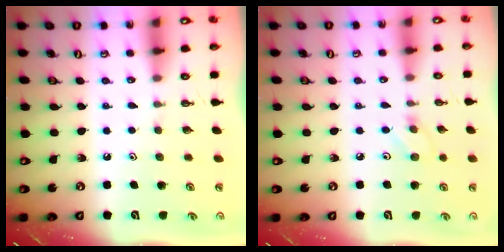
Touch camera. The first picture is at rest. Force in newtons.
{"total": 4.3, "press": 4.3, "slide": 0.6}